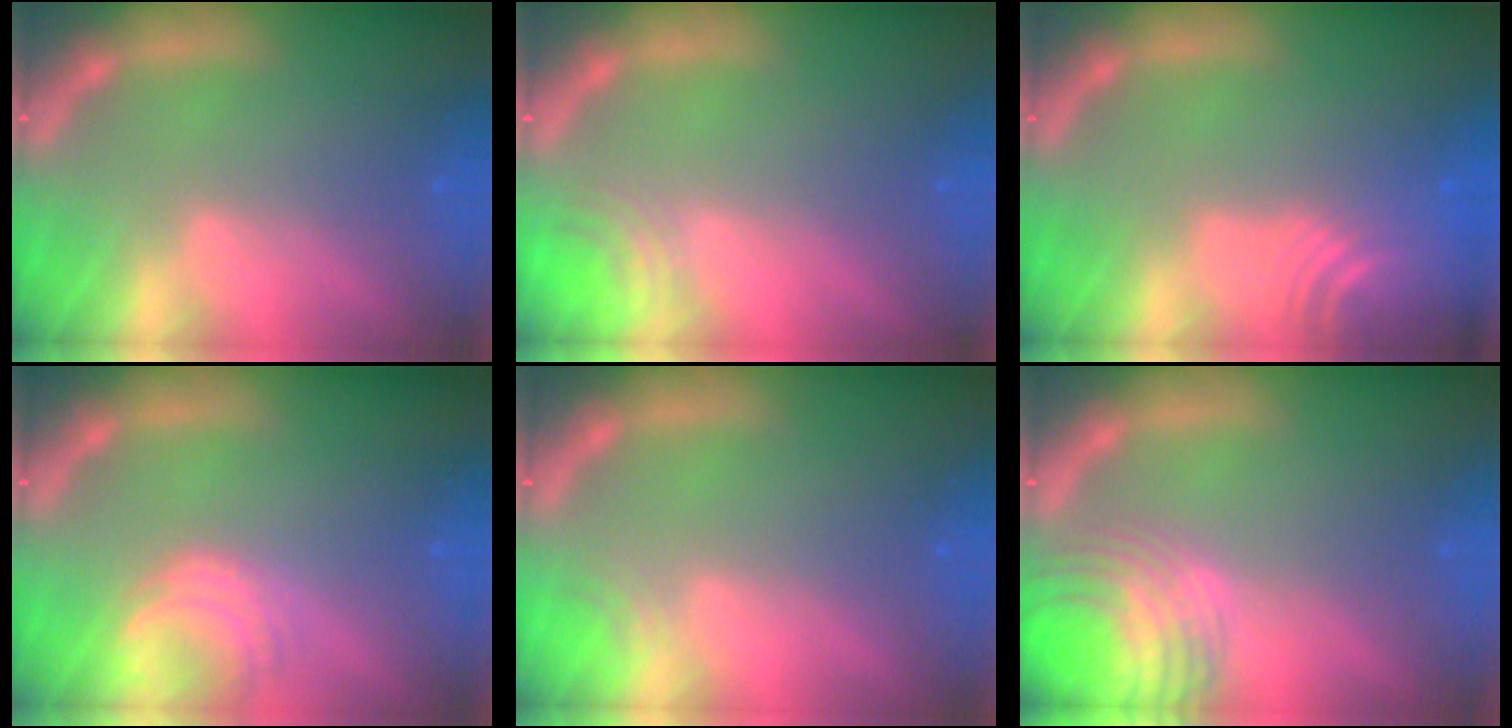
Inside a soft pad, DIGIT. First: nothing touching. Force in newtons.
{"total": 2.0}
{"total": 8.6}
{"total": 3.0}
{"total": 0.9}
{"total": 8.1}